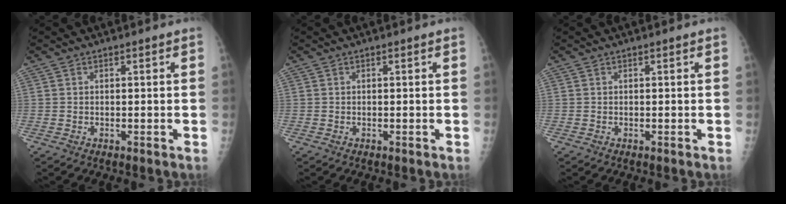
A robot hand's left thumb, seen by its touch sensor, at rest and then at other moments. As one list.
[{"total": 0.0}, {"total": 0.0}]